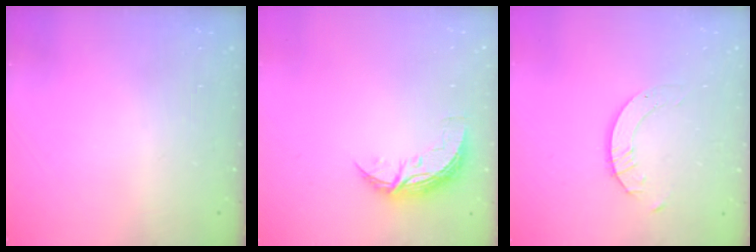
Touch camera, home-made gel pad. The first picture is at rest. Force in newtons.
{"total": 9.2, "press": 9.2, "slide": 0.1}
{"total": 2.7, "press": 2.7, "slide": 0.2}